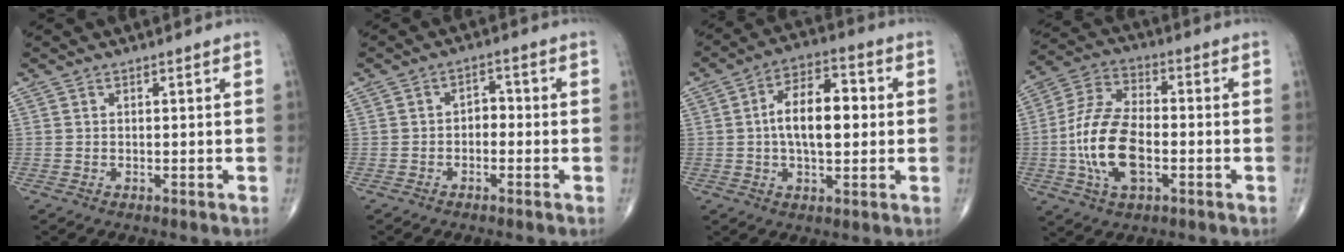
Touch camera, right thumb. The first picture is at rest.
{"total": 2.7, "force": [-0.8, 1.9, 1.8], "torque": [-0.009, 0.018, -0.024]}
{"total": 12.0, "force": [0.6, 6.0, 10.4], "torque": [-0.157, 0.020, 0.003]}
{"total": 14.6, "force": [-2.9, 7.6, 12.1], "torque": [-0.245, 0.021, -0.057]}